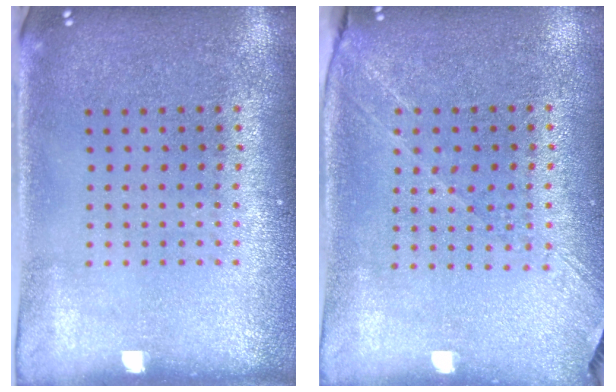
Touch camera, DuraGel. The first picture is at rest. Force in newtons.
{"total": 1.3, "press": 1.3, "slide": 0.4}